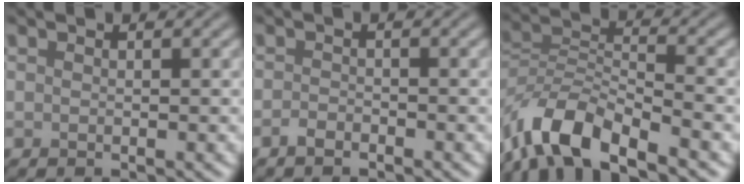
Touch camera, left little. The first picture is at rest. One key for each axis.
{"total": 1.1, "fx": -0.9, "fy": 0.4, "fz": 0.6, "tx": -0.012, "ty": 0.001, "tz": -0.019}
{"total": 8.3, "fx": -6.0, "fy": 2.8, "fz": 4.9, "tx": -0.086, "ty": 0.001, "tz": -0.129}